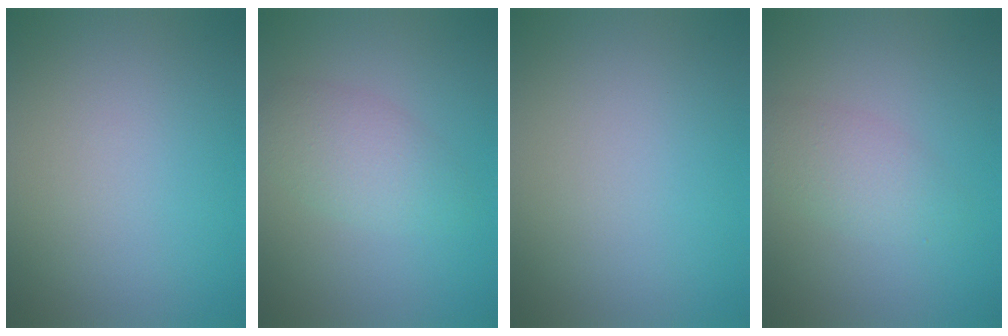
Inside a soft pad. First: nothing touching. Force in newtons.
{"total": 3.3, "press": 3.3, "slide": 0.0}
{"total": 0.0}
{"total": 2.6, "press": 2.6, "slide": 0.0}